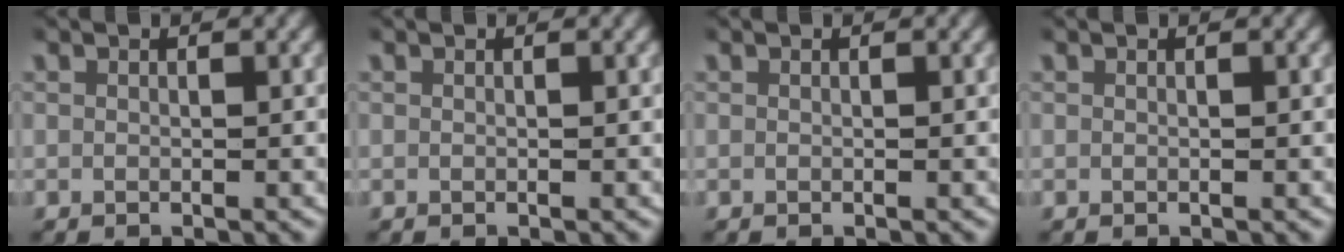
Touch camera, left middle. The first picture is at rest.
{"total": 0.0}
{"total": 0.0}
{"total": 0.0}